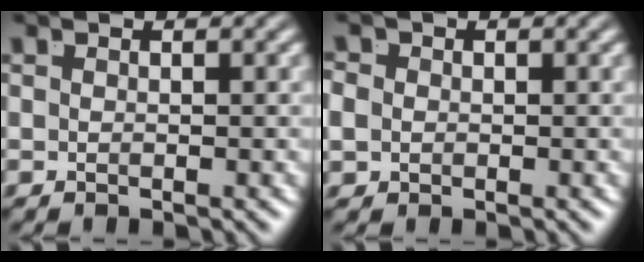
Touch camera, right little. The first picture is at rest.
{"total": 2.4, "force": [-0.1, 2.1, 1.0], "torque": [-0.033, -0.009, -0.001]}